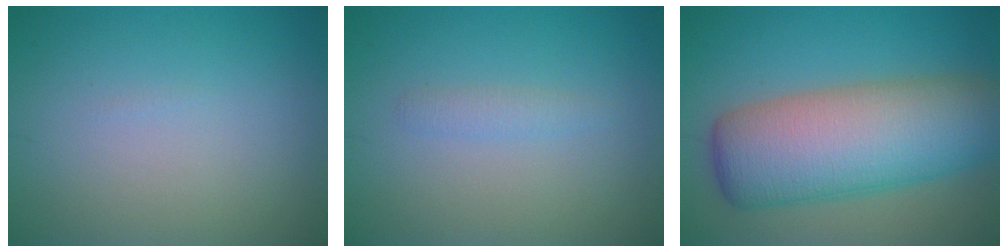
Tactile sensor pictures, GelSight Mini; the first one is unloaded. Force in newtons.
{"total": 1.1, "press": 1.1, "slide": 0.1}
{"total": 11.5, "press": 11.5, "slide": 0.5}